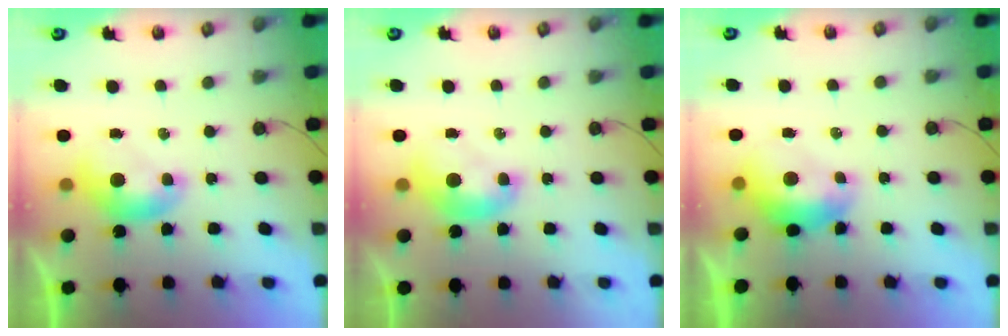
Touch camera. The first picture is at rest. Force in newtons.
{"total": 1.4, "press": 1.4, "slide": 0.1}
{"total": 1.8, "press": 1.6, "slide": 0.7}